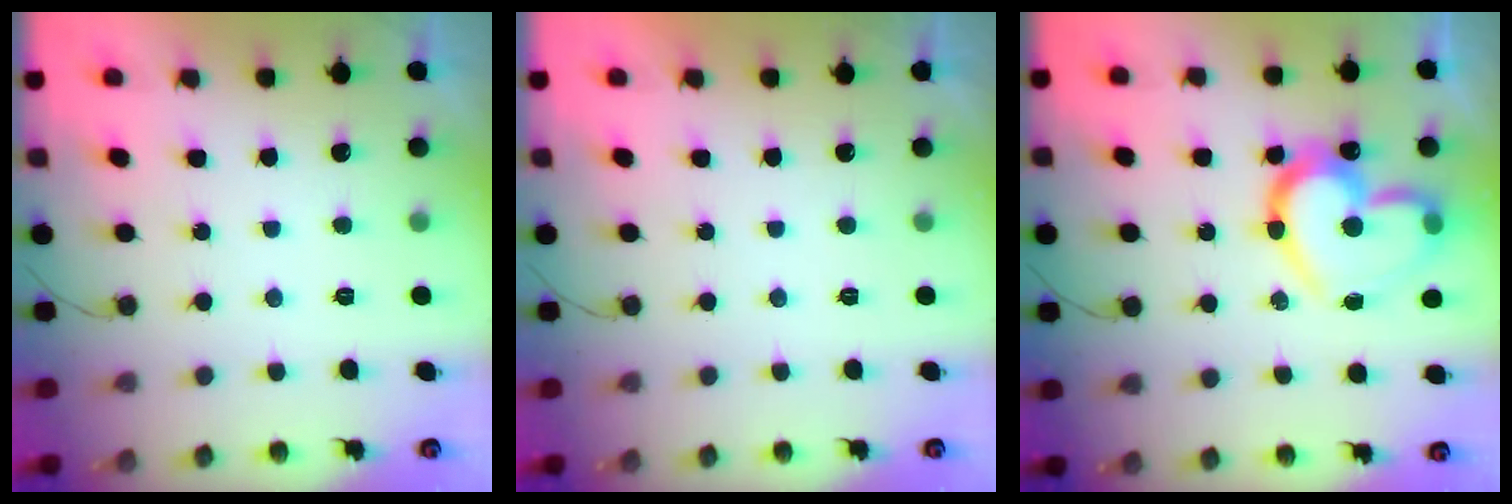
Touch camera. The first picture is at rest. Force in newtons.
{"total": 1.8, "press": 1.8, "slide": 0.0}
{"total": 21.2, "press": 21.1, "slide": 1.9}